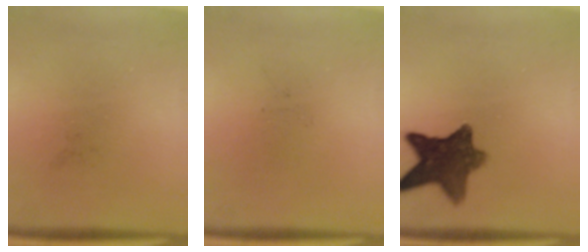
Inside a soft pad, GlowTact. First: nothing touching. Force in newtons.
{"total": 0.0}
{"total": 9.9}